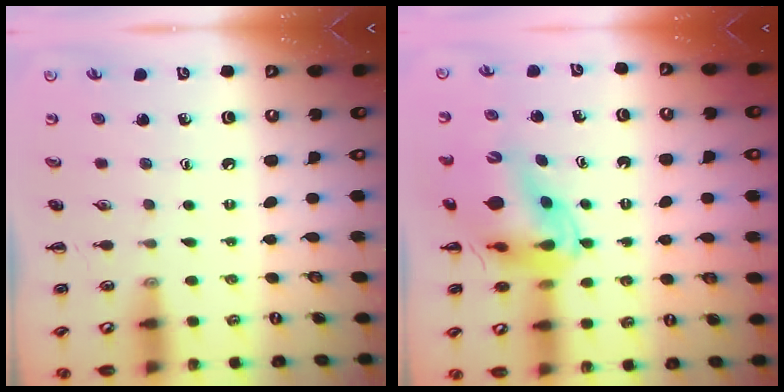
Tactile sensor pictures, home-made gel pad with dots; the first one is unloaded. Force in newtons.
{"total": 13.3, "press": 12.7, "slide": 4.0}